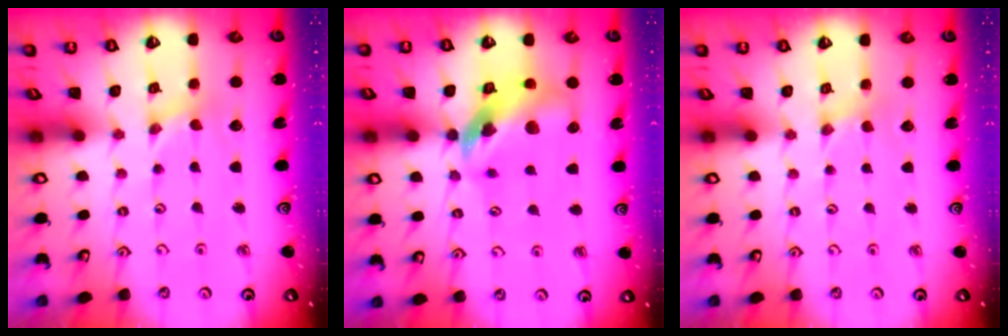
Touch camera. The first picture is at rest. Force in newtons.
{"total": 14.9, "press": 14.8, "slide": 2.2}
{"total": 1.7, "press": 1.7, "slide": 0.4}